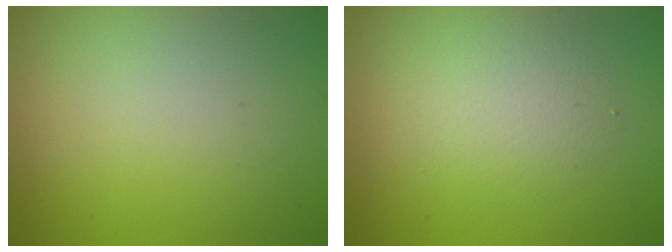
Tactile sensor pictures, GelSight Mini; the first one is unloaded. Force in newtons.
{"total": 2.7, "press": 2.7, "slide": 0.2}